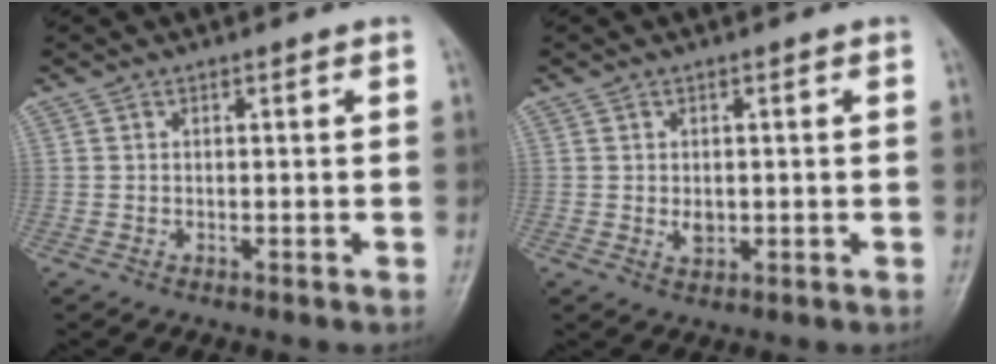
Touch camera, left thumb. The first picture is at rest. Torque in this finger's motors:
{"motor_torque": [-0.14, 0.17, 0.10, -0.15, 0.00]}